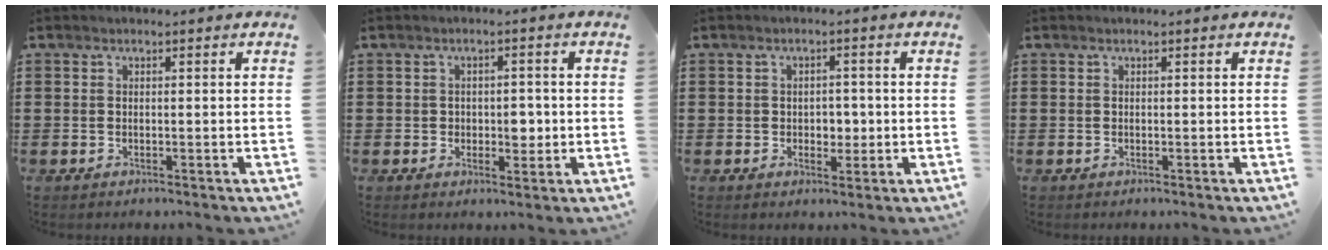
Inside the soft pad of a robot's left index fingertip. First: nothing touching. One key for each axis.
{"total": 3.3, "fx": 0.0, "fy": 2.3, "fz": 2.3, "tx": -0.035, "ty": -0.001, "tz": -0.008}
{"total": 2.5, "fx": -0.1, "fy": 1.9, "fz": 1.6, "tx": -0.029, "ty": 0.002, "tz": -0.008}
{"total": 0.0}